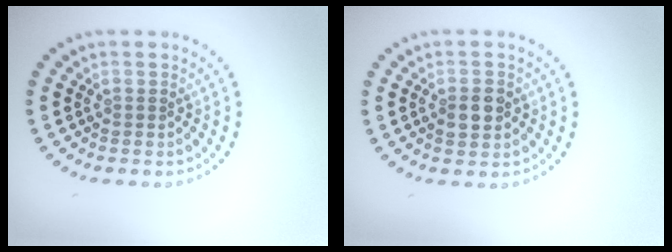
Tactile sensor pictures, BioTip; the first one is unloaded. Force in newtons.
{"total": 2.7, "press": 2.7, "slide": 0.2}